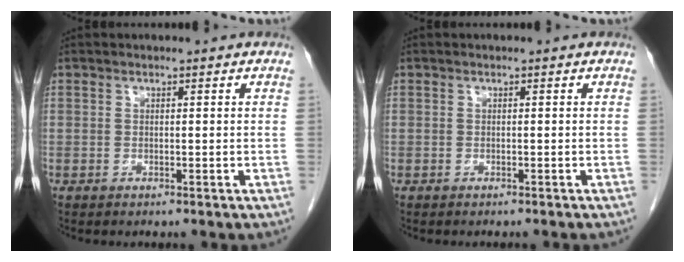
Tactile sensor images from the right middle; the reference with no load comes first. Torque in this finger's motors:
{"motor_torque": [0.03, -0.02, -0.01, 0.00]}